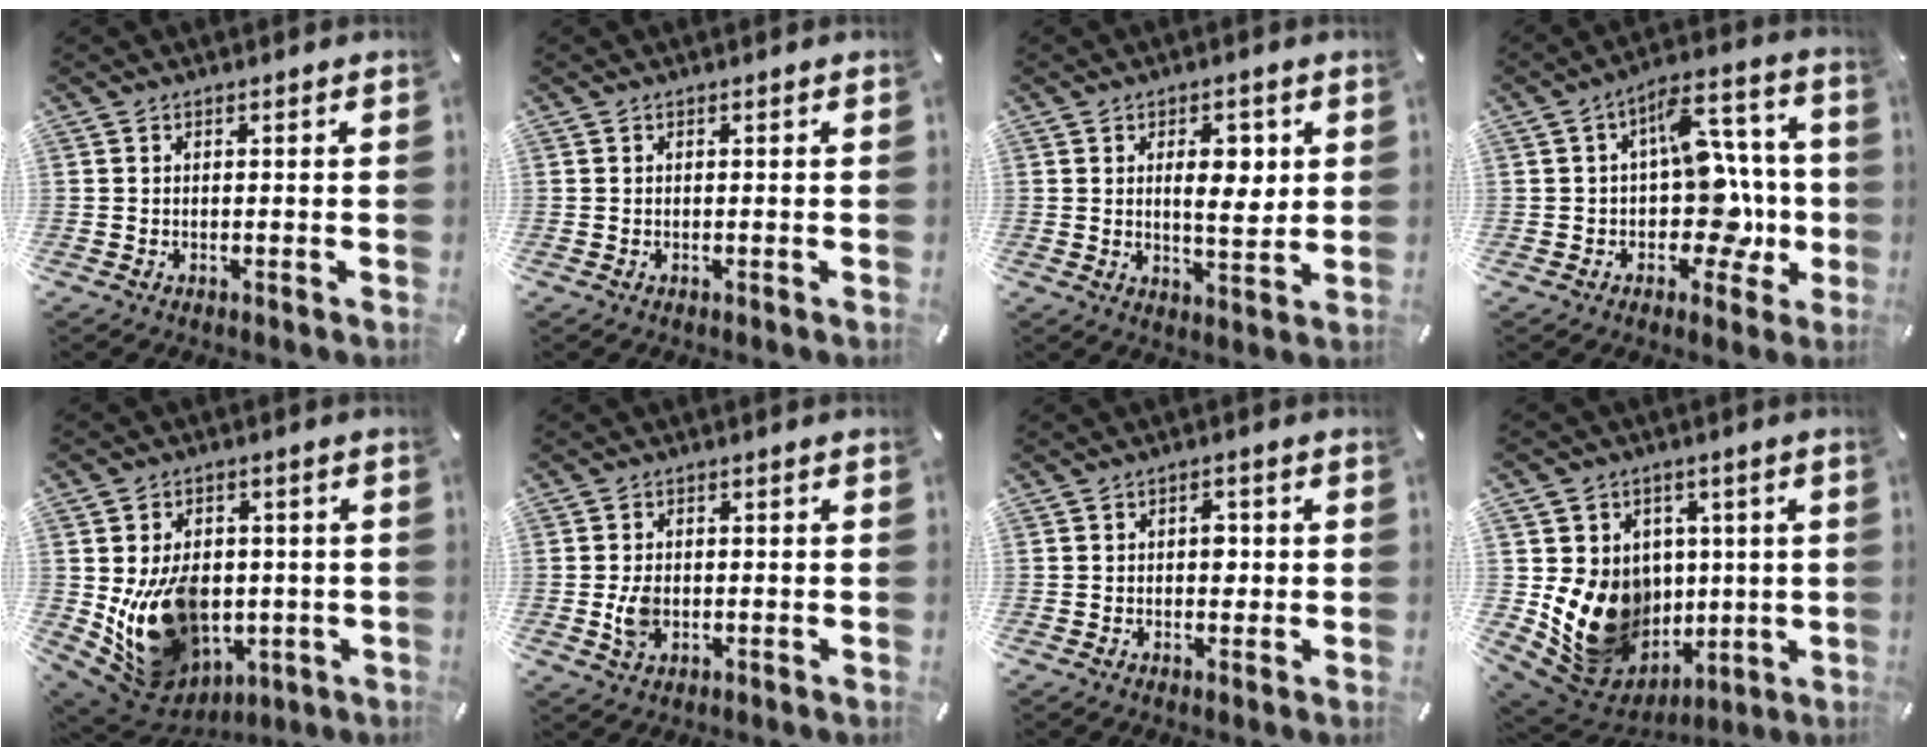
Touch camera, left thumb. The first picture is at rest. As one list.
[{"total": 0.0}, {"total": 8.2, "force": [1.9, 4.2, 6.7], "torque": [-0.089, -0.009, 0.025]}, {"total": 15.5, "force": [0.4, 10.6, 11.4], "torque": [-0.150, -0.012, 0.014]}, {"total": 17.0, "force": [-1.4, 13.5, 10.3], "torque": [-0.193, -0.014, -0.010]}, {"total": 4.7, "force": [-0.7, 3.3, 3.2], "torque": [-0.069, -0.004, -0.018]}, {"total": 2.8, "force": [0.0, 2.0, 2.0], "torque": [-0.016, -0.003, -0.007]}, {"total": 17.1, "force": [-1.0, 15.1, 8.0], "torque": [-0.138, -0.008, 0.010]}]